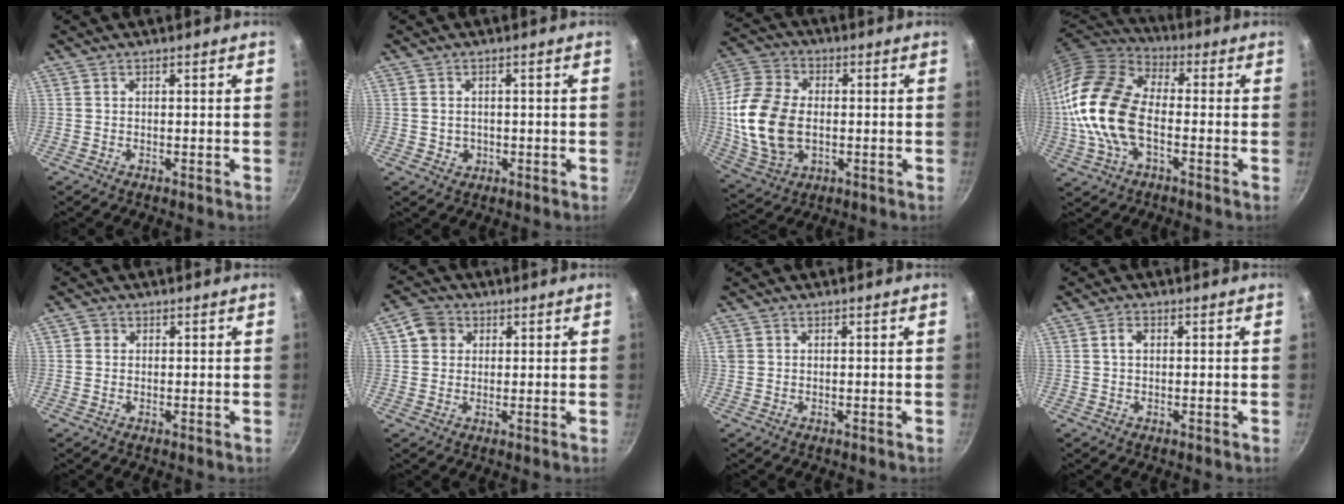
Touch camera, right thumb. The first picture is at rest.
{"total": 2.3, "force": [-0.2, 2.1, 1.0], "torque": [-0.013, 0.001, 0.001]}
{"total": 17.1, "force": [-0.8, 11.5, 12.6], "torque": [-0.241, 0.009, -0.012]}
{"total": 18.7, "force": [-2.0, 11.0, 15.0], "torque": [-0.284, 0.030, -0.054]}
{"total": 1.5, "force": [0.3, 1.4, 0.4], "torque": [-0.003, 0.000, 0.001]}
{"total": 5.2, "force": [1.6, 4.6, 1.8], "torque": [-0.001, 0.005, 0.018]}
{"total": 1.4, "force": [0.3, 1.3, 0.5], "torque": [-0.010, 0.003, 0.005]}
{"total": 1.9, "force": [0.3, 1.3, 1.3], "torque": [-0.019, 0.005, 0.004]}